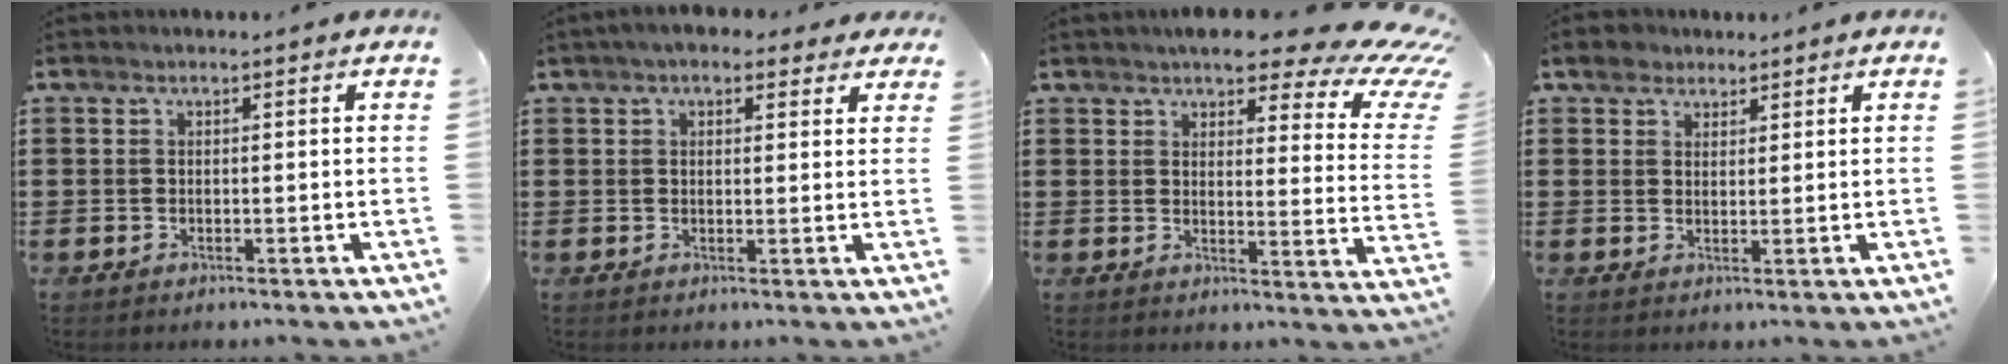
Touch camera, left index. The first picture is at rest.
{"total": 3.8, "force": [2.9, 1.6, 1.9], "torque": [-0.047, 0.005, 0.053]}
{"total": 8.4, "force": [6.6, 2.4, 4.6], "torque": [-0.085, -0.038, 0.113]}
{"total": 3.0, "force": [2.3, 1.9, 0.3], "torque": [-0.010, 0.009, 0.041]}